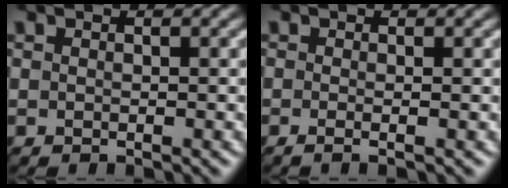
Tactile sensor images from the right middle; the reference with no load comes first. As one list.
[{"total": 1.2, "force": [-0.3, 0.4, 1.1], "torque": [-0.016, -0.008, -0.008]}]